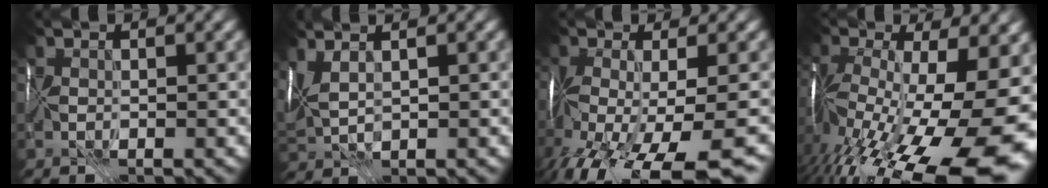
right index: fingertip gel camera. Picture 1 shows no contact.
{"total": 3.8, "force": [2.1, 1.6, 2.8], "torque": [-0.066, 0.024, 0.045]}
{"total": 13.3, "force": [-7.1, 4.6, 10.3], "torque": [-0.207, -0.043, -0.101]}
{"total": 19.5, "force": [-7.8, 8.0, 15.9], "torque": [-0.280, -0.034, -0.115]}